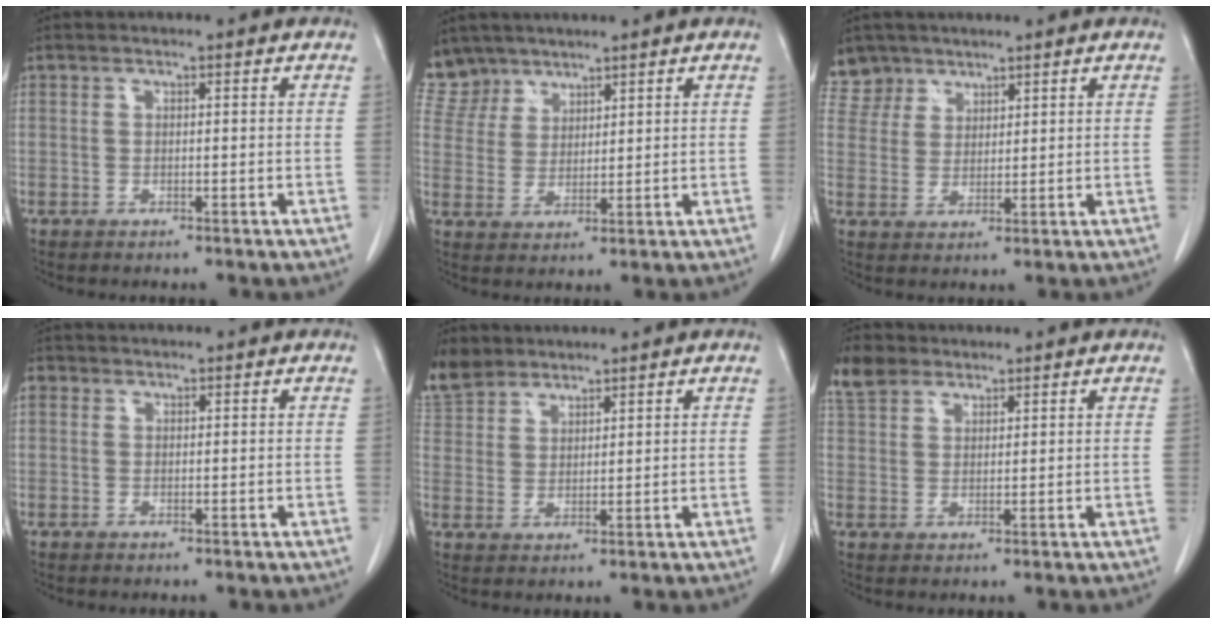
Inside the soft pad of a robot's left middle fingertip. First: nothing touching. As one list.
[{"total": 6.5, "force": [5.5, 3.5, -0.4], "torque": [0.008, 0.004, 0.115]}, {"total": 5.3, "force": [4.2, 3.2, -0.5], "torque": [0.016, 0.003, 0.082]}, {"total": 1.4, "force": [0.5, 1.2, 0.4], "torque": [-0.004, 0.009, 0.006]}, {"total": 6.7, "force": [5.8, 3.1, 1.1], "torque": [-0.029, 0.012, 0.123]}, {"total": 5.0, "force": [3.8, 2.9, 1.6], "torque": [-0.043, 0.018, 0.081]}]